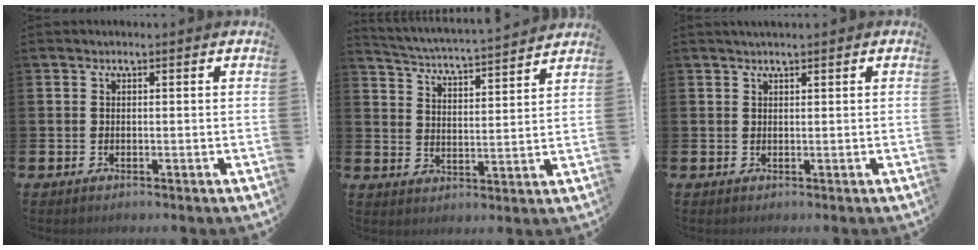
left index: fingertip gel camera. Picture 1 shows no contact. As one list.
[{"total": 4.5, "force": [4.4, -0.3, 0.6], "torque": [-0.032, -0.044, 0.072]}, {"total": 1.1, "force": [1.0, 0.2, 0.4], "torque": [-0.003, 0.002, 0.017]}]